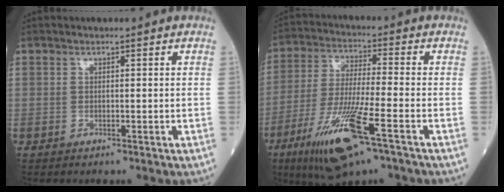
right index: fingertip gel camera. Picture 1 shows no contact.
{"total": 14.5, "force": [-7.3, 1.3, 12.4], "torque": [-0.250, -0.032, -0.131]}